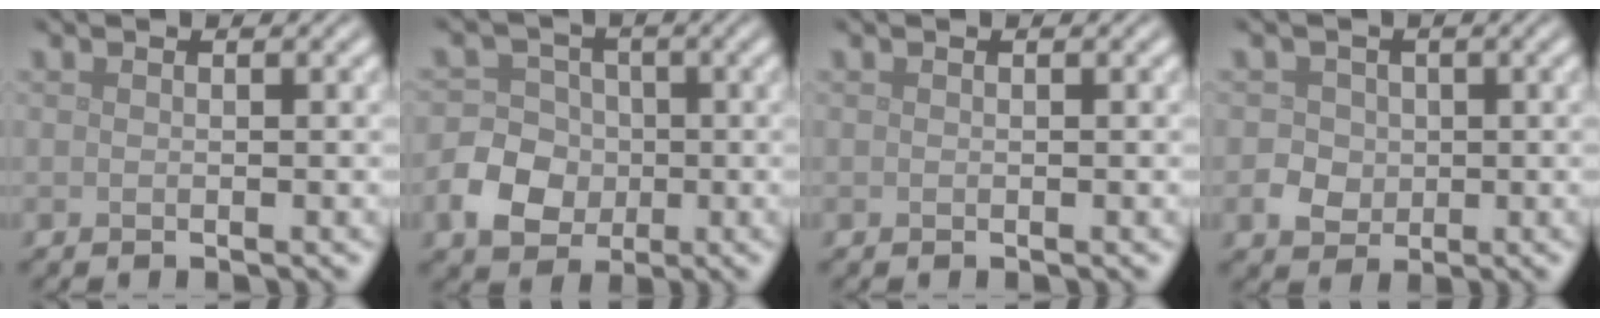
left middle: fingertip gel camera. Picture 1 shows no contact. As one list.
[{"total": 4.9, "force": [-1.3, 4.3, 2.1], "torque": [-0.025, 0.003, -0.041]}, {"total": 0.0}, {"total": 2.9, "force": [0.1, 2.7, 1.1], "torque": [0.000, 0.009, -0.003]}]